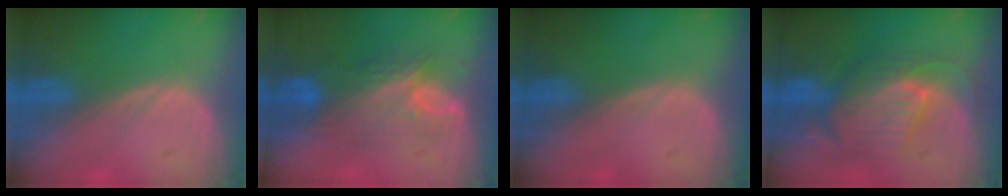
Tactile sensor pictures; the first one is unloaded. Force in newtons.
{"total": 7.3, "press": 7.2, "slide": 1.4}
{"total": 0.0}
{"total": 9.3, "press": 8.7, "slide": 3.3}